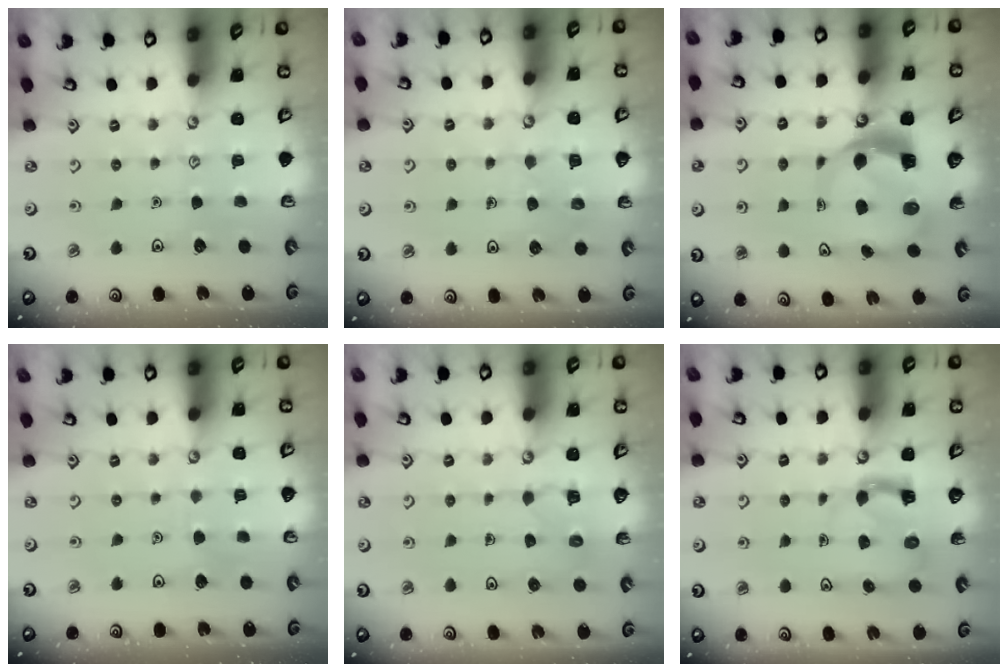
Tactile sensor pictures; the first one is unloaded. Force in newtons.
{"total": 5.2, "press": 5.2, "slide": 0.3}
{"total": 7.3, "press": 7.2, "slide": 1.2}
{"total": 2.5, "press": 2.5, "slide": 0.2}
{"total": 3.4, "press": 3.4, "slide": 0.2}
{"total": 4.2, "press": 4.2, "slide": 0.4}